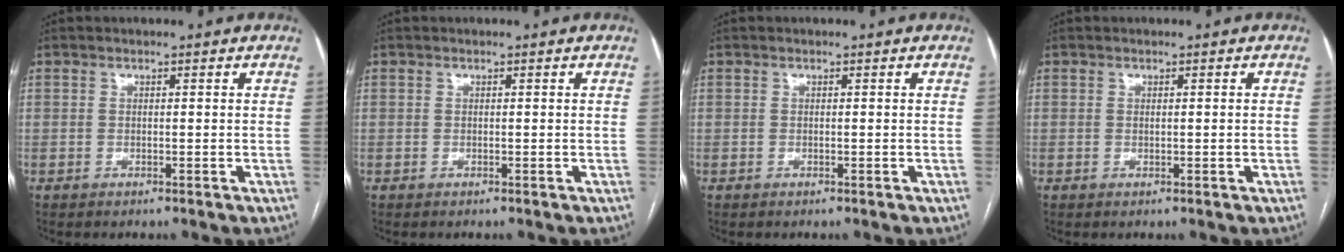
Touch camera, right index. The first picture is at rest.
{"total": 0.0}
{"total": 0.0}
{"total": 0.7, "force": [0.0, 0.1, 0.7], "torque": [-0.016, -0.001, 0.004]}